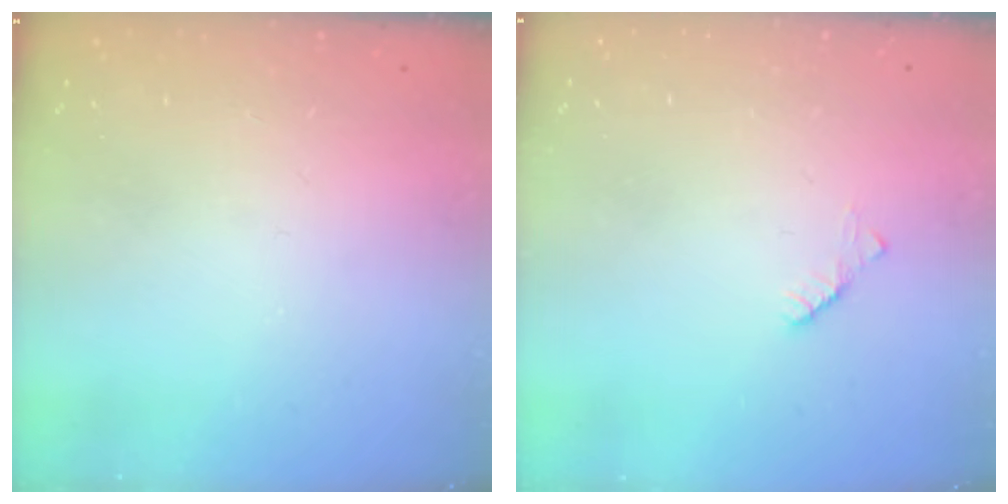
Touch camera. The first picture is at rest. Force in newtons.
{"total": 2.2, "press": 2.2, "slide": 0.3}